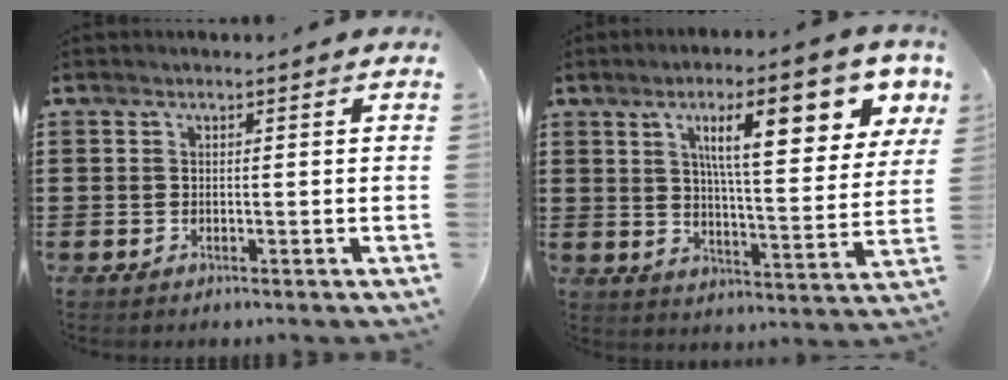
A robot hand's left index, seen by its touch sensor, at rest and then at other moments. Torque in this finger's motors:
{"motor_torque": [2.08, -0.05, 1.05, 0.21]}